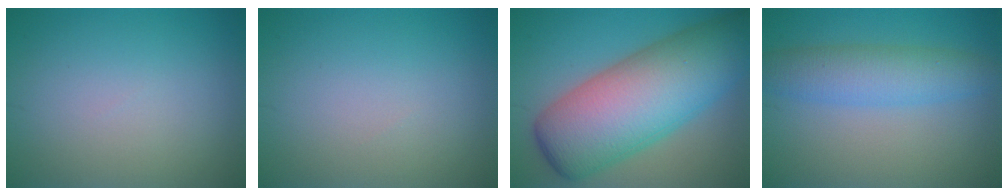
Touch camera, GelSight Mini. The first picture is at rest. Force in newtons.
{"total": 0.0}
{"total": 13.6, "press": 13.6, "slide": 0.4}
{"total": 4.5, "press": 4.5, "slide": 0.1}